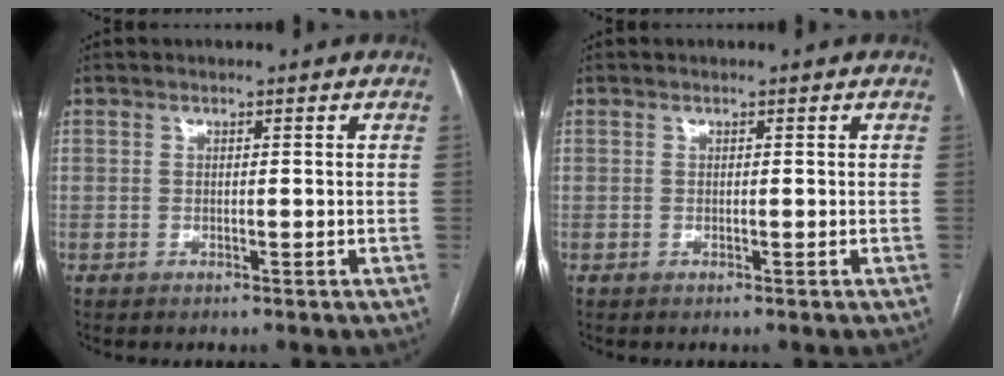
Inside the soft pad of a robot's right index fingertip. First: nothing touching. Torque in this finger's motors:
{"motor_torque": [0.00, 0.00, 0.00, 0.00]}